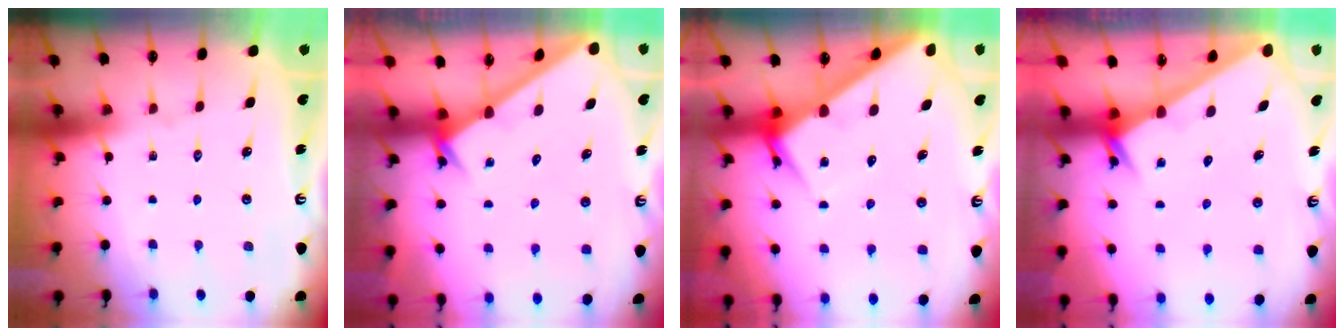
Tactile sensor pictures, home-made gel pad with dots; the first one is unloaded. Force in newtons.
{"total": 2.6, "press": 2.6, "slide": 0.1}
{"total": 5.8, "press": 5.8, "slide": 0.5}
{"total": 2.3, "press": 2.3, "slide": 0.1}